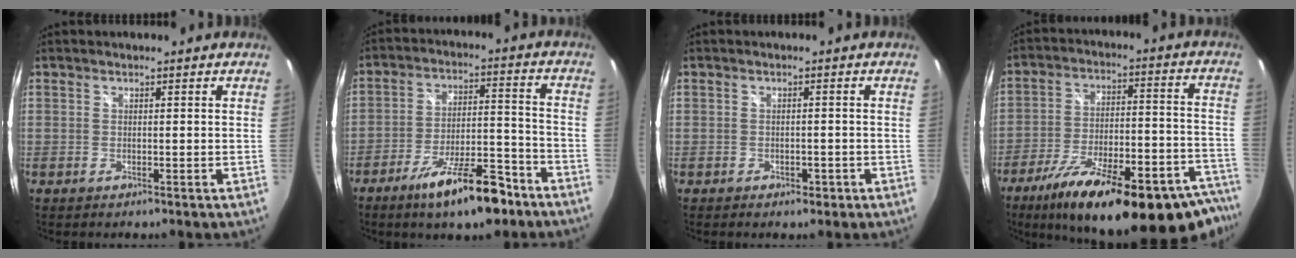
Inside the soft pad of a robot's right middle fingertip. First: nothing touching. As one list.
[{"total": 13.7, "force": [-9.6, 3.5, 9.1], "torque": [-0.161, -0.001, -0.147]}, {"total": 2.3, "force": [-1.3, 1.5, 1.3], "torque": [-0.024, -0.004, -0.014]}, {"total": 32.2, "force": [-25.2, 8.0, 18.3], "torque": [-0.260, -0.023, -0.348]}]